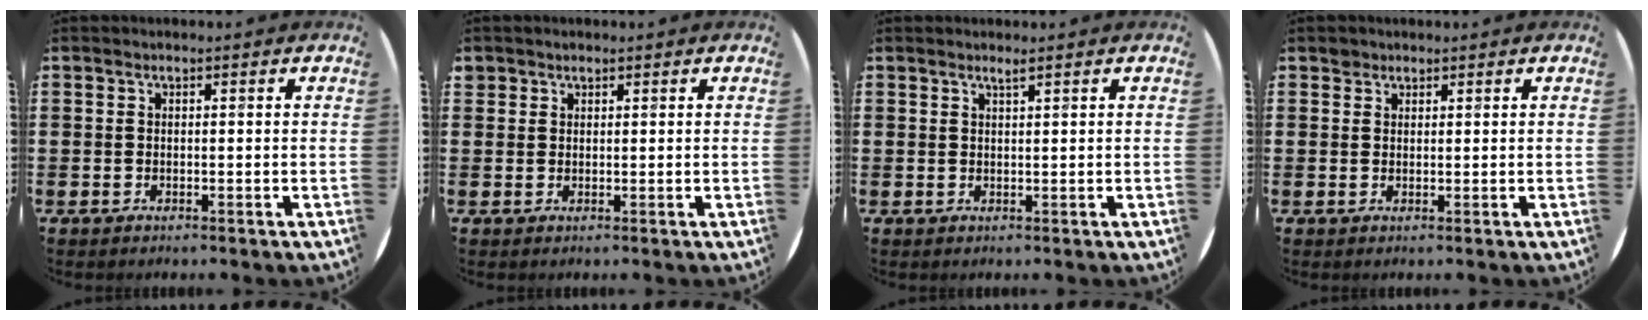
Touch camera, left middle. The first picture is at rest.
{"total": 1.0, "force": [0.9, 0.5, -0.1], "torque": [-0.001, 0.002, 0.017]}
{"total": 0.9, "force": [0.8, -0.1, 0.4], "torque": [-0.007, -0.001, 0.015]}
{"total": 1.1, "force": [0.9, 0.6, 0.0], "torque": [0.006, -0.002, 0.016]}